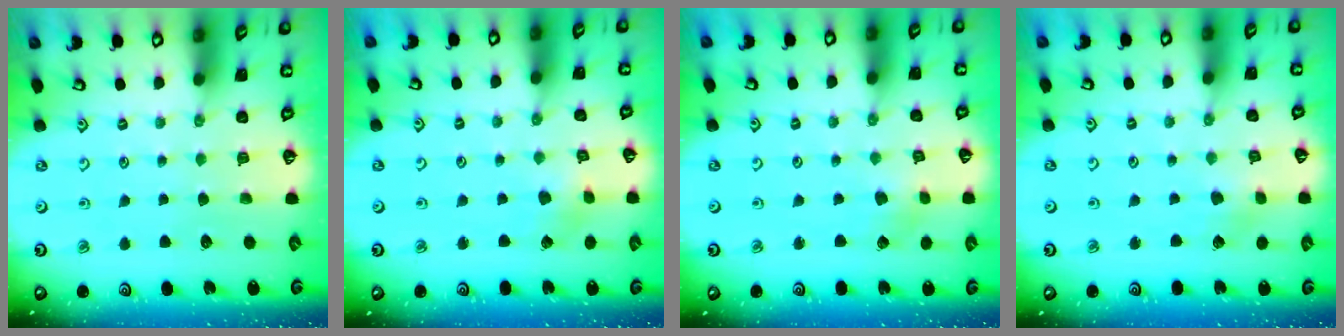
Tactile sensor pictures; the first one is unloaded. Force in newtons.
{"total": 3.1, "press": 3.0, "slide": 0.3}
{"total": 1.9, "press": 1.9, "slide": 0.2}
{"total": 2.5, "press": 2.4, "slide": 0.3}